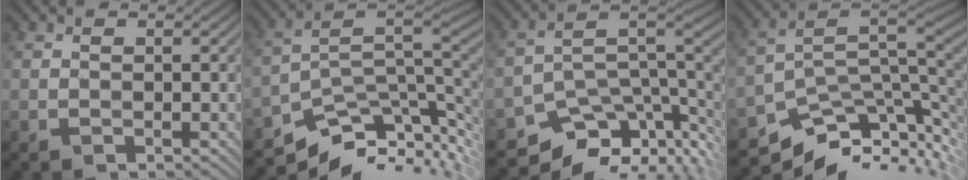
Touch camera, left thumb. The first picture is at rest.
{"total": 10.0, "force": [-5.2, 4.7, 7.2], "torque": [-0.124, -0.010, -0.082]}
{"total": 9.9, "force": [-6.3, 5.0, 5.7], "torque": [-0.092, -0.009, -0.108]}
{"total": 10.6, "force": [-4.6, 5.0, 8.2], "torque": [-0.142, -0.011, -0.068]}